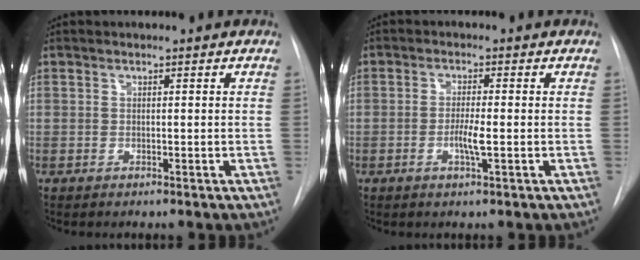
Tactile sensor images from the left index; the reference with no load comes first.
{"total": 3.2, "force": [-1.2, 0.1, 3.0], "torque": [-0.058, -0.008, -0.023]}